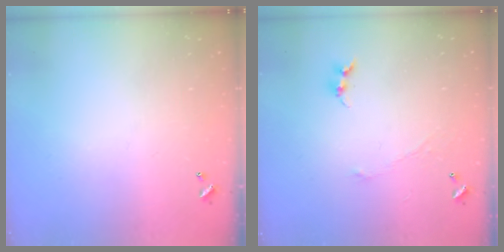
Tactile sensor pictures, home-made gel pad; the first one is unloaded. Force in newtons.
{"total": 0.0}